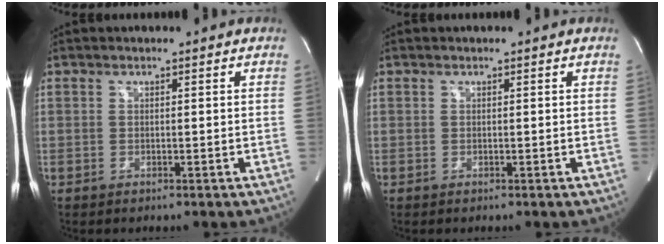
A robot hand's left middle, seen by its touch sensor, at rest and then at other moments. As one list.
[{"total": 0.0}]